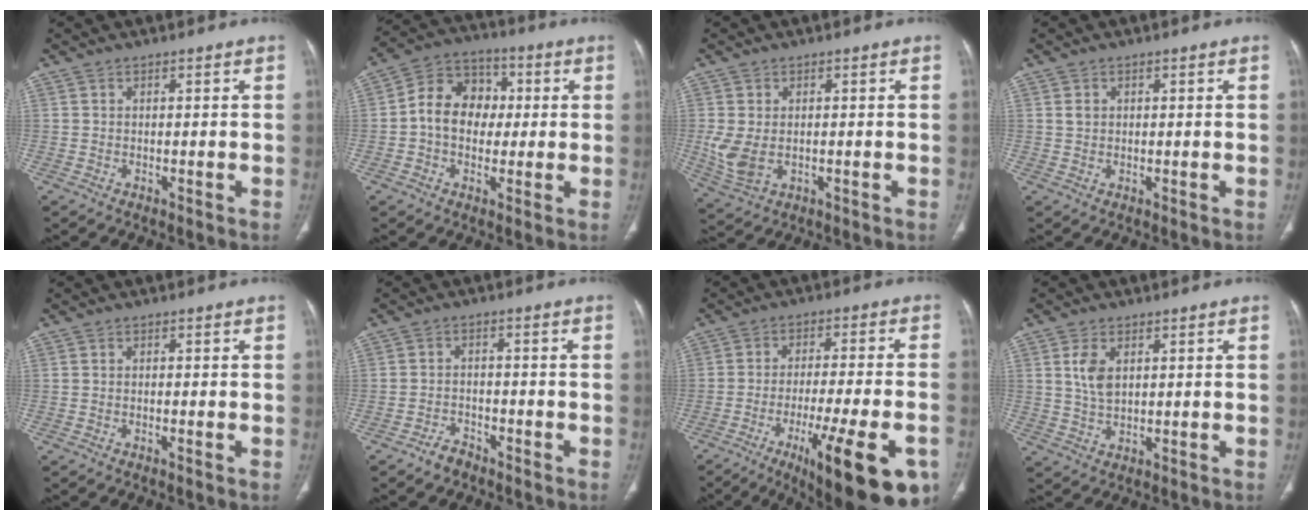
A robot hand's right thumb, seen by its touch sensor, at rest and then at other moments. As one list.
[{"total": 11.4, "force": [0.2, 9.0, 6.9], "torque": [-0.089, 0.031, -0.007]}, {"total": 6.2, "force": [-0.4, 4.0, 4.7], "torque": [-0.111, -0.009, 0.003]}, {"total": 1.2, "force": [0.4, 0.9, 0.6], "torque": [-0.008, -0.001, 0.009]}, {"total": 0.6, "force": [-0.2, 0.0, 0.5], "torque": [-0.013, -0.001, -0.003]}, {"total": 3.1, "force": [-2.5, 1.6, 0.8], "torque": [-0.018, 0.017, -0.042]}, {"total": 22.2, "force": [-10.6, 5.5, 18.7], "torque": [-0.225, 0.025, -0.148]}, {"total": 5.2, "force": [1.6, 3.0, 4.0], "torque": [-0.077, -0.006, 0.036]}]